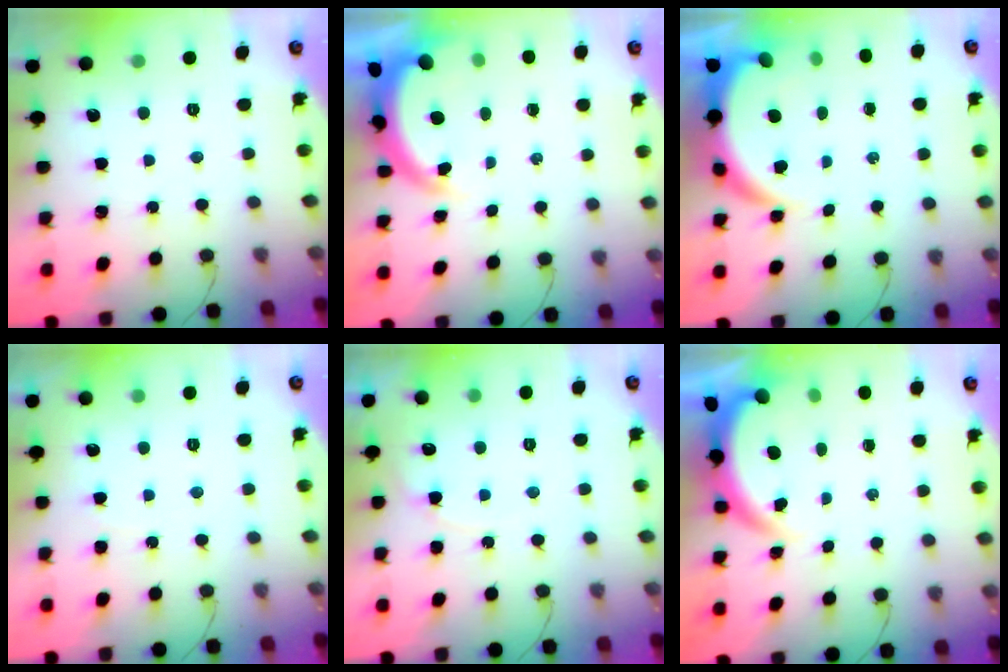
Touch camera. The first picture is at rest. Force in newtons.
{"total": 3.9, "press": 3.9, "slide": 0.6}
{"total": 8.1, "press": 8.0, "slide": 0.9}
{"total": 5.5, "press": 5.5, "slide": 0.5}
{"total": 6.4, "press": 6.4, "slide": 0.6}
{"total": 3.8, "press": 3.8, "slide": 0.2}